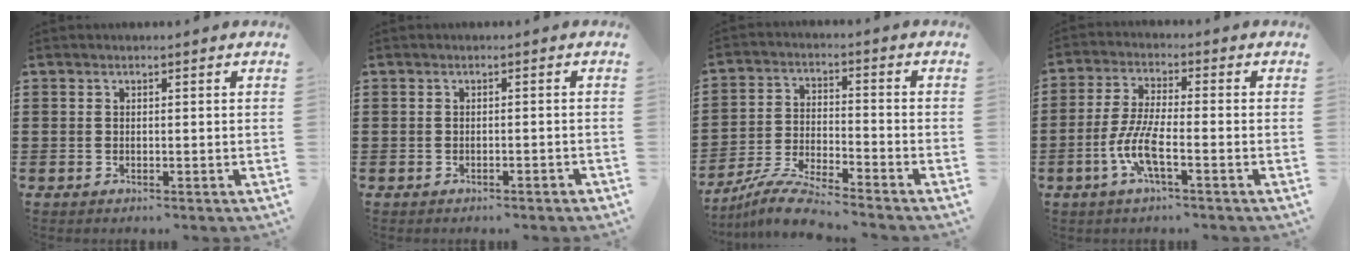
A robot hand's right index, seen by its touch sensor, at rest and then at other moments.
{"total": 0.9, "force": [-0.8, 0.0, 0.4], "torque": [-0.009, -0.002, -0.015]}
{"total": 7.3, "force": [-6.9, 0.0, 2.3], "torque": [-0.057, -0.001, -0.136]}
{"total": 6.9, "force": [-2.8, 1.5, 6.1], "torque": [-0.144, -0.014, -0.060]}